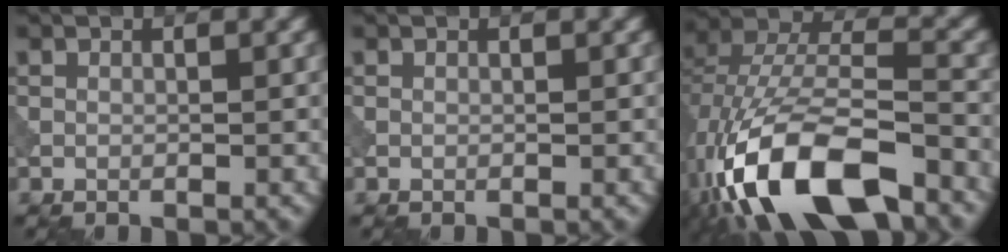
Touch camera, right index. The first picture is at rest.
{"total": 0.0}
{"total": 15.2, "force": [-8.4, 6.6, 10.8], "torque": [-0.225, -0.018, -0.148]}